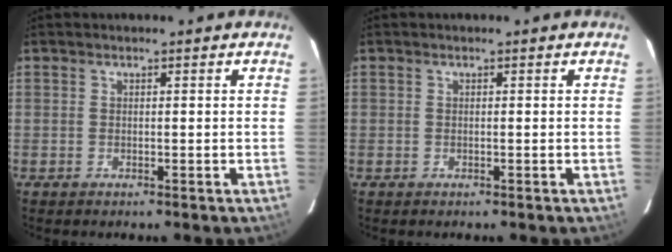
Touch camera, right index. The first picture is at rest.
{"total": 0.0}